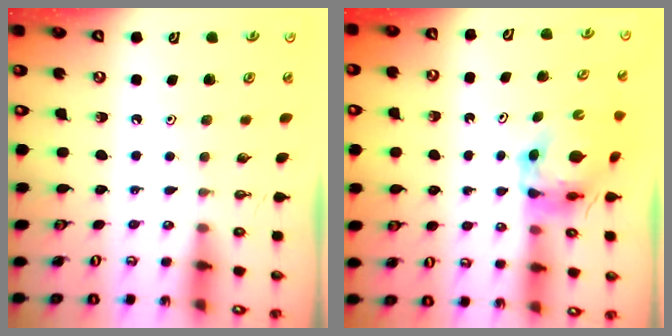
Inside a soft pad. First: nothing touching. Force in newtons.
{"total": 6.5, "press": 6.4, "slide": 0.5}